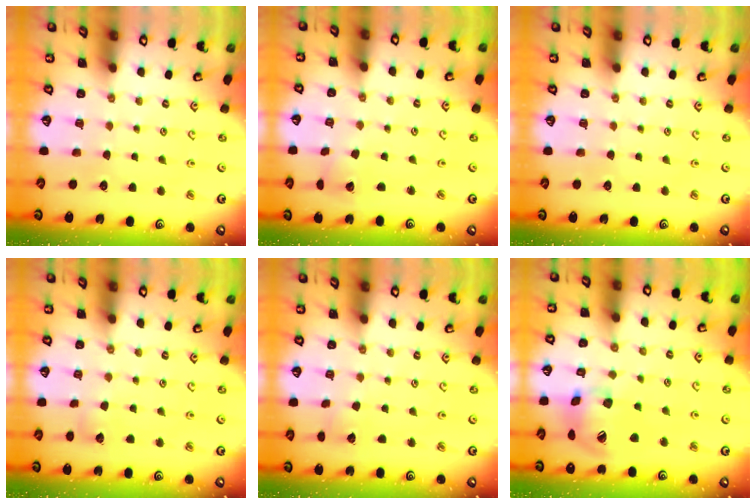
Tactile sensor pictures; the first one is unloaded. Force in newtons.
{"total": 2.3, "press": 2.3, "slide": 0.3}
{"total": 0.0}
{"total": 3.0, "press": 3.0, "slide": 0.3}
{"total": 3.5, "press": 3.5, "slide": 0.5}
{"total": 16.7, "press": 16.5, "slide": 2.3}